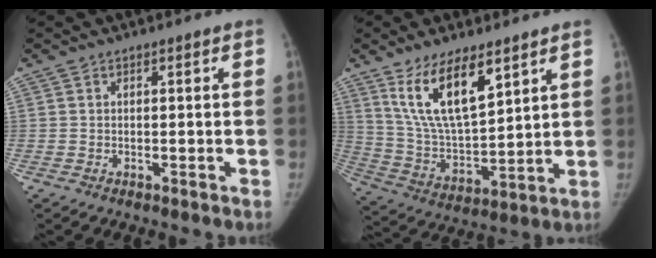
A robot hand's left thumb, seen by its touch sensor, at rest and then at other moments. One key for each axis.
{"total": 15.0, "fx": 8.7, "fy": 5.7, "fz": 10.8, "tx": -0.176, "ty": -0.045, "tz": 0.178}